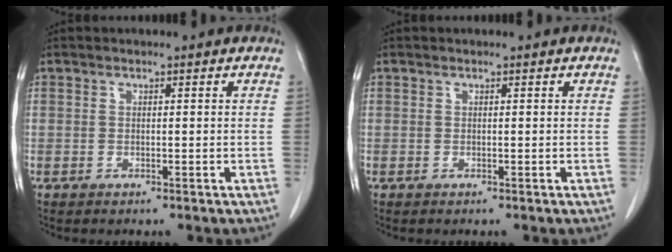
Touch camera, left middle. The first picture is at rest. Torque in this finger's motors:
{"motor_torque": [0.00, 0.00, 0.00, 0.00]}